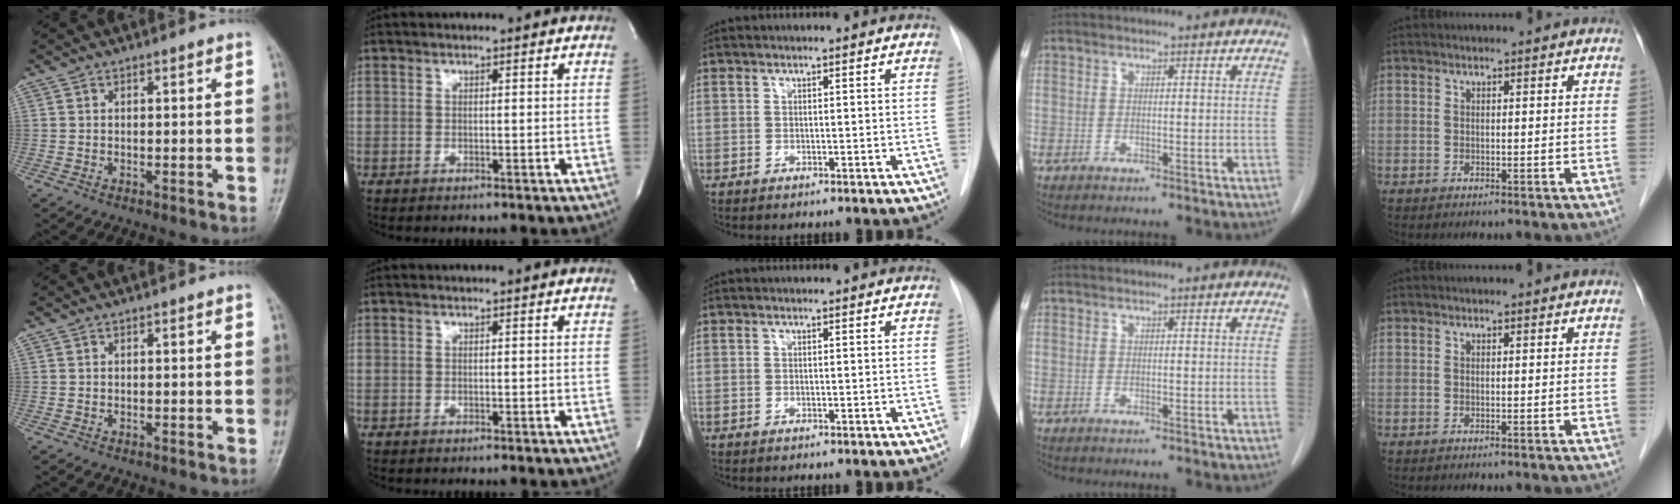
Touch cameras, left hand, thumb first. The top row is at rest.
{}